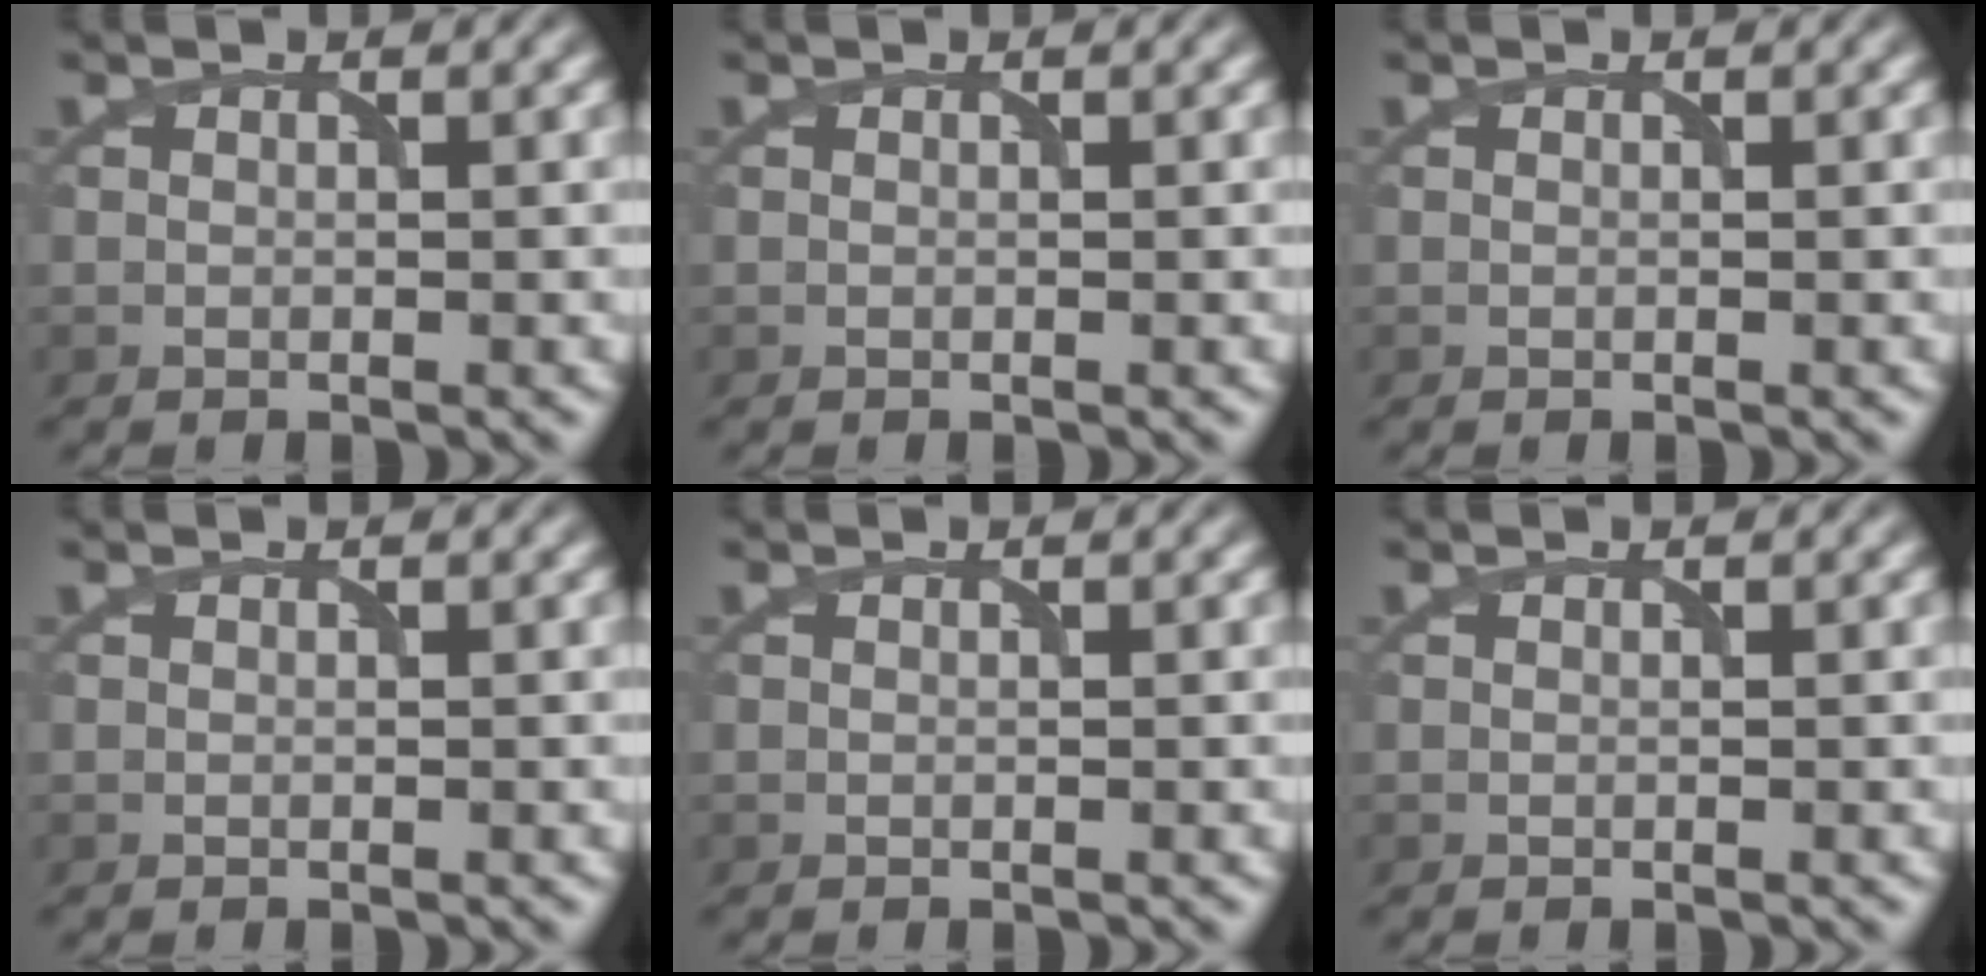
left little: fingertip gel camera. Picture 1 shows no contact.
{"total": 0.0}
{"total": 0.0}
{"total": 0.0}
{"total": 0.0}
{"total": 0.0}